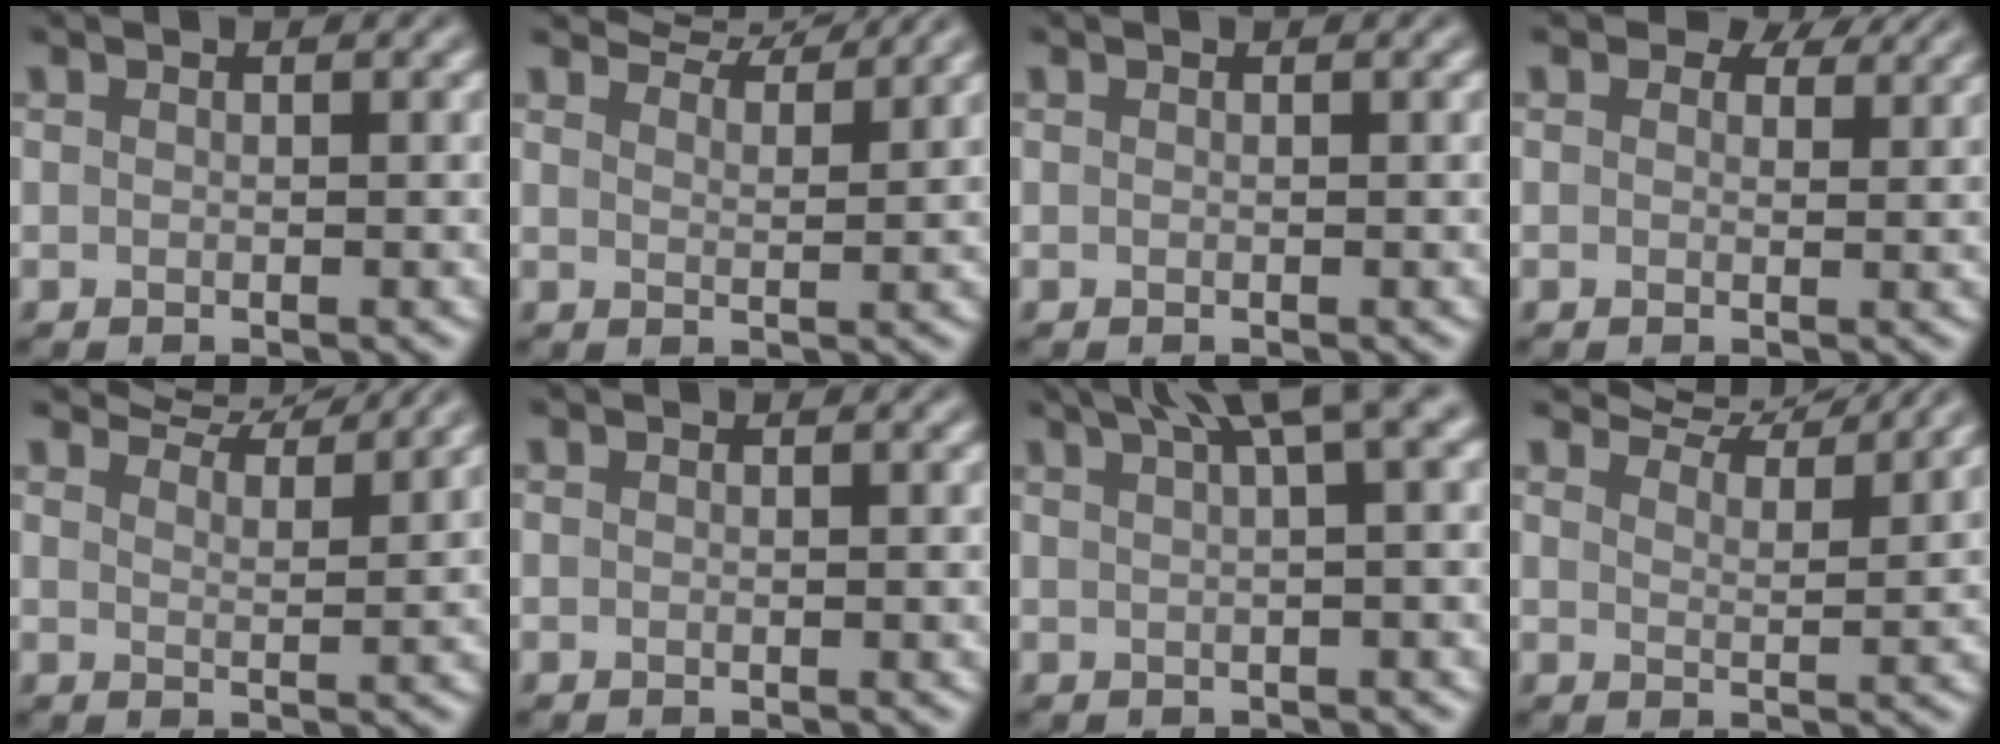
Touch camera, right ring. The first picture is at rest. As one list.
[{"total": 4.5, "force": [4.4, 0.4, 1.1], "torque": [-0.019, 0.002, 0.059]}, {"total": 0.0}, {"total": 2.8, "force": [2.0, 1.4, 1.4], "torque": [-0.024, -0.002, 0.018]}, {"total": 5.3, "force": [5.1, 0.5, 1.4], "torque": [-0.026, 0.004, 0.067]}, {"total": 0.0}, {"total": 5.4, "force": [3.2, 1.1, 4.3], "torque": [-0.044, 0.020, 0.047]}, {"total": 6.1, "force": [5.8, 0.8, 1.7], "torque": [-0.032, 0.005, 0.076]}]